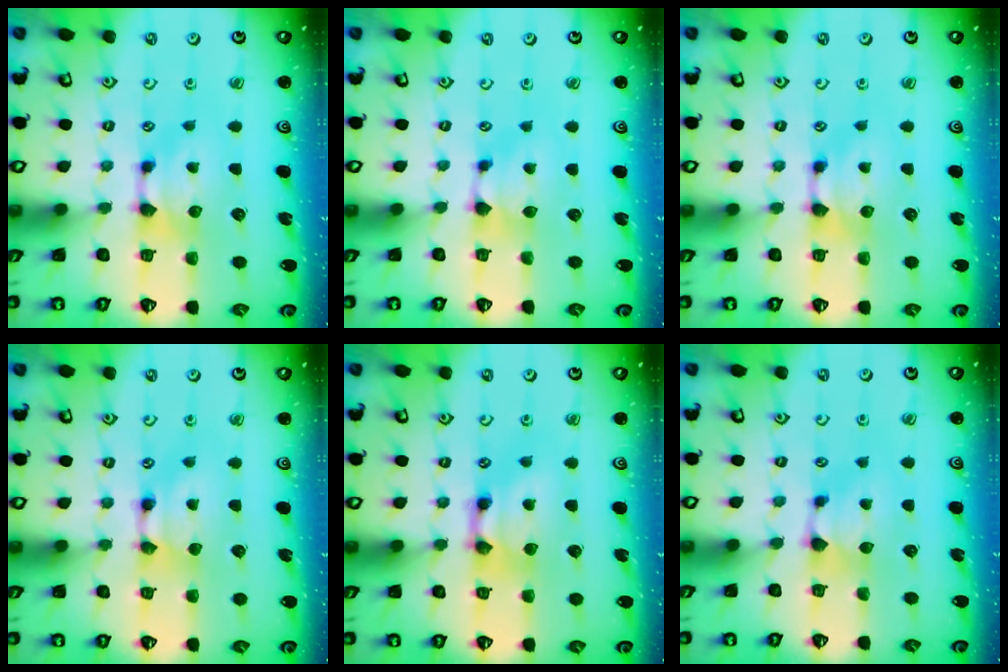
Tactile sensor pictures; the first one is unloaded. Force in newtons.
{"total": 0.9, "press": 0.7, "slide": 0.6}
{"total": 0.0}
{"total": 1.7, "press": 1.7, "slide": 0.1}
{"total": 3.1, "press": 3.1, "slide": 0.3}
{"total": 0.9, "press": 0.6, "slide": 0.6}